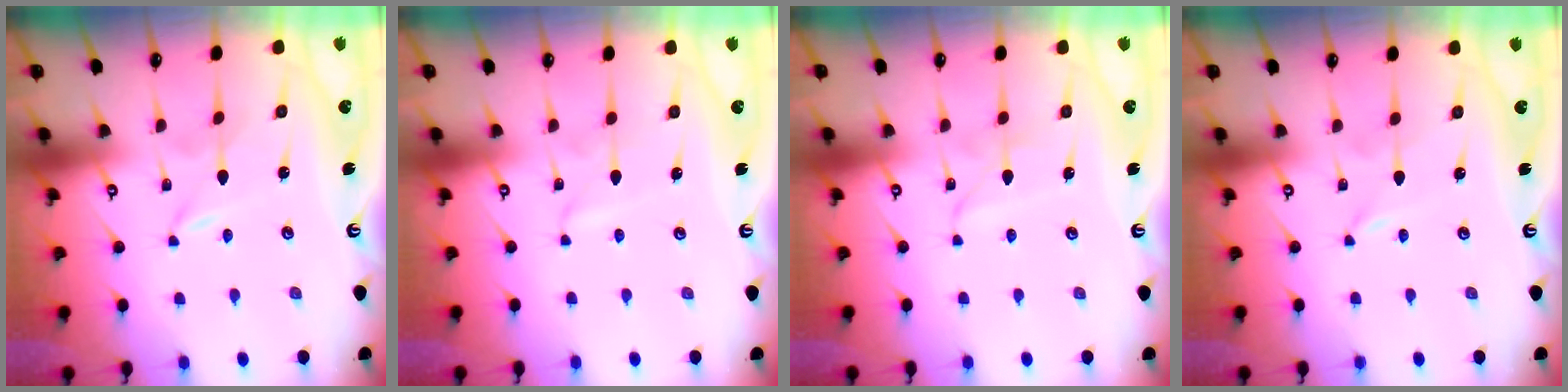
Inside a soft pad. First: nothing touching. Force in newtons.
{"total": 1.6, "press": 1.5, "slide": 0.1}
{"total": 3.2, "press": 3.2, "slide": 0.3}
{"total": 0.0}